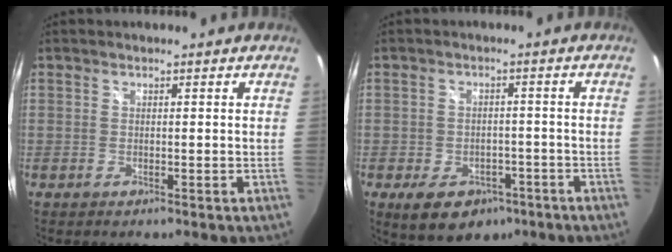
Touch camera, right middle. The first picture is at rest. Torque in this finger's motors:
{"motor_torque": [0.77, -0.76, 0.11, 0.08]}